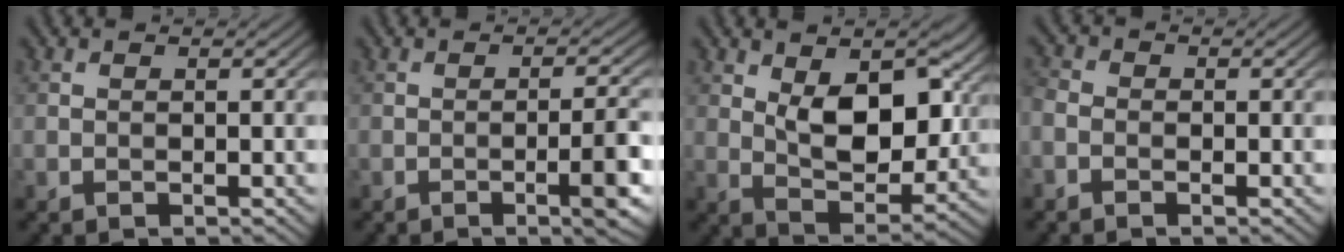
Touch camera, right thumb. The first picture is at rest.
{"total": 4.6, "force": [-1.6, 0.6, 4.3], "torque": [-0.066, 0.008, -0.028]}
{"total": 10.8, "force": [3.0, 5.7, 8.6], "torque": [-0.146, -0.012, 0.054]}
{"total": 2.3, "force": [-1.3, 1.6, 1.0], "torque": [-0.027, -0.001, -0.035]}